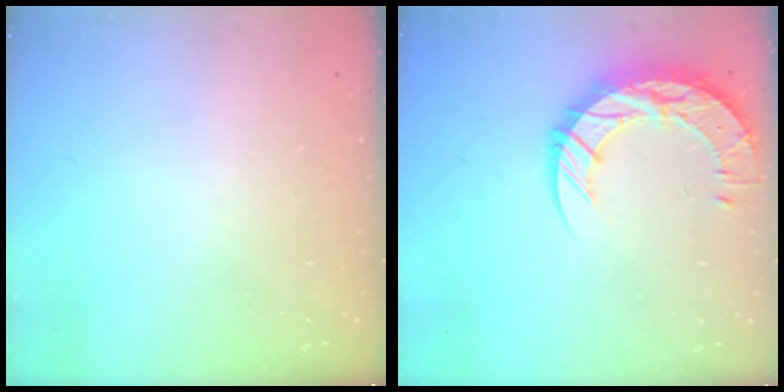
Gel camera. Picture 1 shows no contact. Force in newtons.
{"total": 18.1, "press": 18.0, "slide": 1.4}